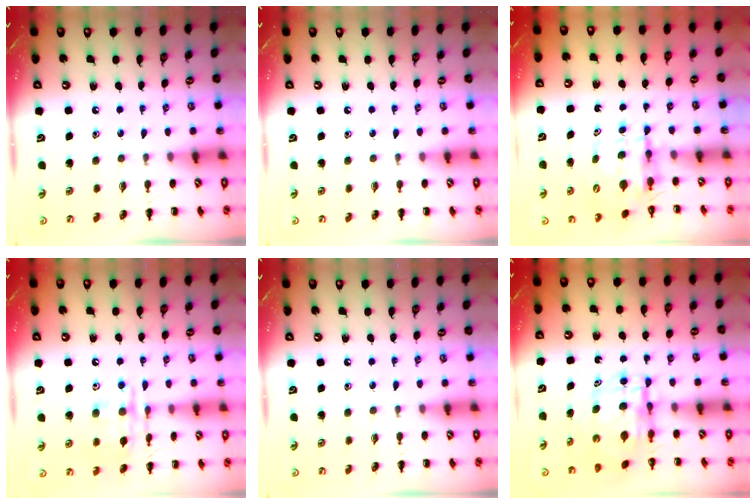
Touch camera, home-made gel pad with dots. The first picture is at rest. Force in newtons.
{"total": 0.0}
{"total": 5.0, "press": 5.0, "slide": 0.4}
{"total": 12.5, "press": 12.4, "slide": 1.6}
{"total": 0.0}
{"total": 6.2, "press": 6.1, "slide": 1.1}